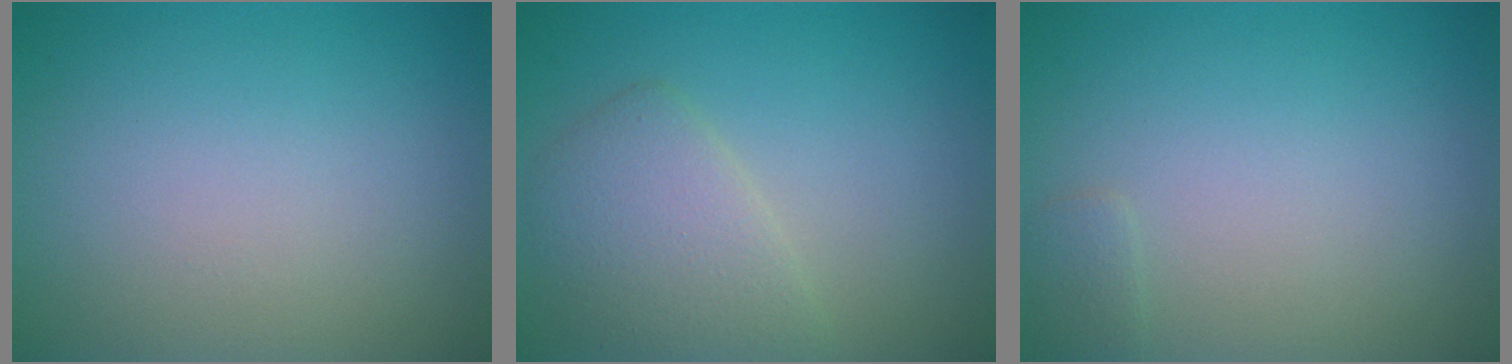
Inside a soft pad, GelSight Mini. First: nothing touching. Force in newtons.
{"total": 3.7, "press": 3.7, "slide": 0.1}
{"total": 0.8, "press": 0.8, "slide": 0.1}